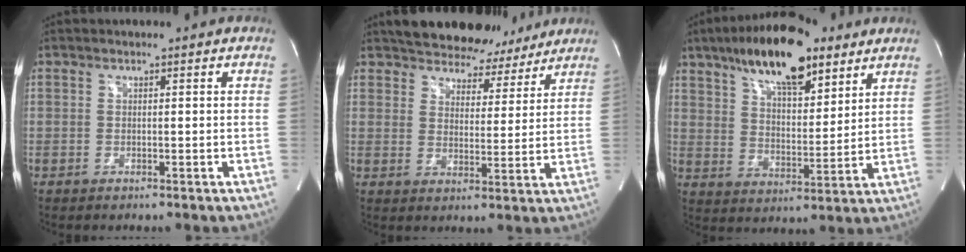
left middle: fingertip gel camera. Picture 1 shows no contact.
{"total": 13.4, "force": [11.8, 5.5, 3.1], "torque": [-0.028, -0.002, 0.152]}
{"total": 16.6, "force": [10.7, 5.8, 11.3], "torque": [-0.199, 0.021, 0.183]}